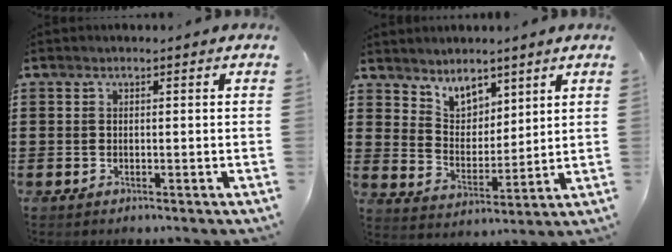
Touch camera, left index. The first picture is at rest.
{"total": 5.8, "force": [4.9, 3.0, 0.8], "torque": [-0.035, -0.017, 0.090]}